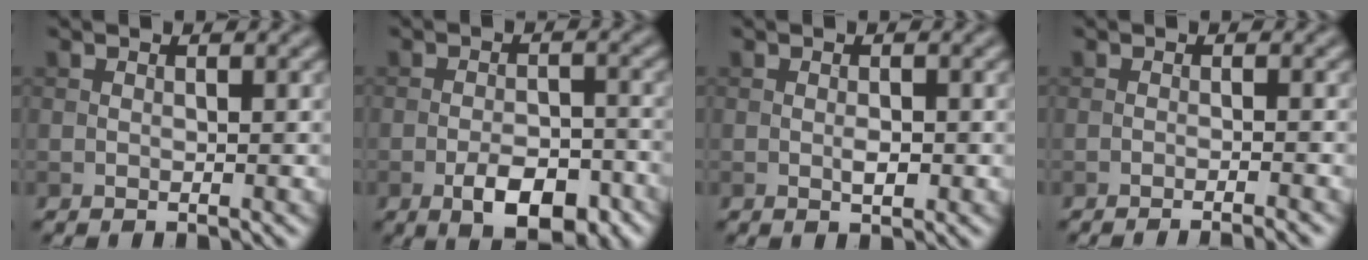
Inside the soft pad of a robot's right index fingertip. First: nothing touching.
{"total": 6.1, "force": [-3.1, 2.7, 4.5], "torque": [-0.068, -0.001, -0.050]}
{"total": 1.2, "force": [-0.3, 0.5, 1.1], "torque": [-0.019, -0.001, -0.004]}
{"total": 2.8, "force": [-2.1, 0.4, 1.8], "torque": [-0.017, 0.006, -0.038]}